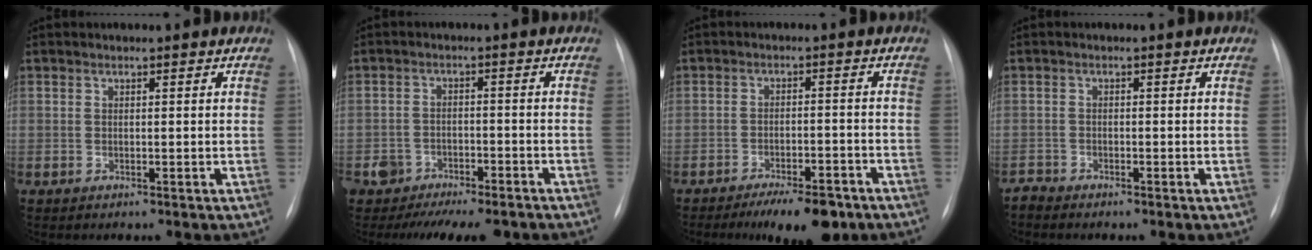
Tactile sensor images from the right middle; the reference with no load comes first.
{"total": 10.1, "force": [-8.4, 4.5, 3.3], "torque": [-0.036, 0.019, -0.113]}
{"total": 8.3, "force": [-6.2, 2.5, 4.9], "torque": [-0.066, -0.005, -0.094]}
{"total": 1.2, "force": [-1.2, 0.0, -0.2], "torque": [0.004, -0.005, -0.024]}